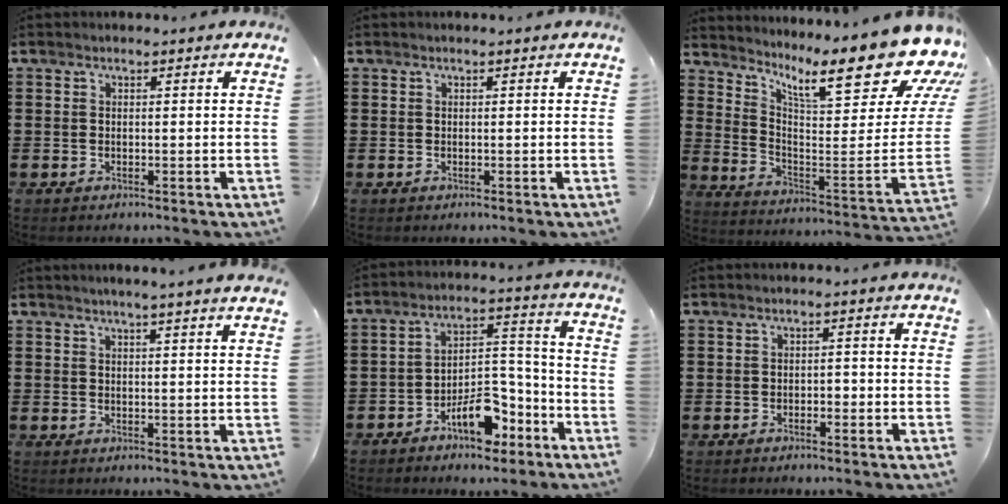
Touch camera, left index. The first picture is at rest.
{"total": 0.0}
{"total": 15.3, "force": [10.7, 3.4, 10.4], "torque": [-0.168, -0.094, 0.169]}
{"total": 2.3, "force": [2.0, -0.8, 0.9], "torque": [-0.020, -0.006, 0.037]}
{"total": 9.1, "force": [-6.0, 4.4, 5.3], "torque": [-0.088, 0.023, -0.108]}
{"total": 1.3, "force": [-1.0, 0.6, 0.5], "torque": [-0.015, 0.000, -0.021]}